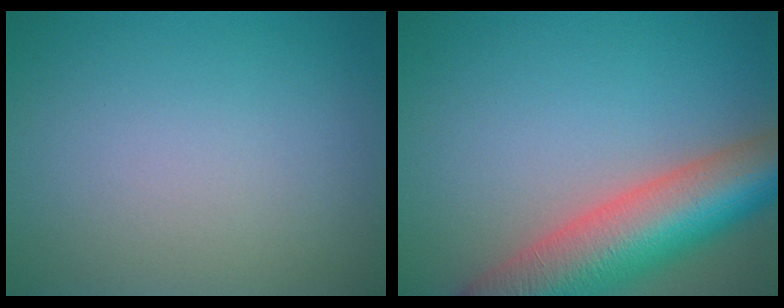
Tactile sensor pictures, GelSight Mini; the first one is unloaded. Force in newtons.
{"total": 11.2, "press": 11.2, "slide": 0.6}